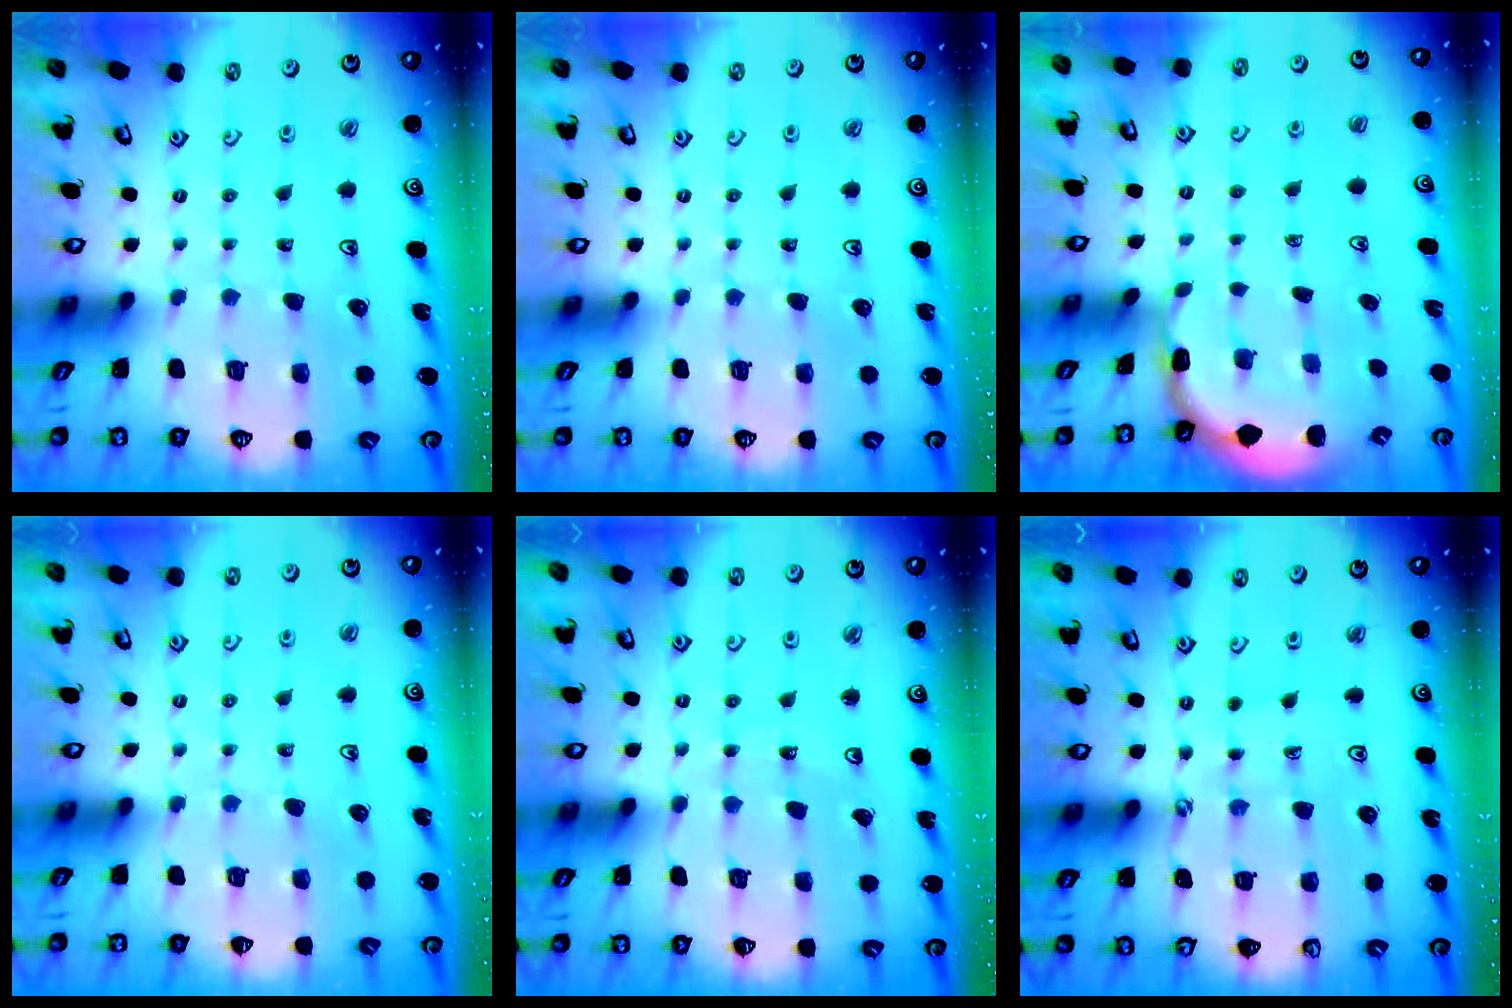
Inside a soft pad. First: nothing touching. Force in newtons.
{"total": 0.0}
{"total": 1.6, "press": 1.5, "slide": 0.4}
{"total": 2.7, "press": 2.7, "slide": 0.4}
{"total": 3.4, "press": 3.4, "slide": 0.2}
{"total": 2.2, "press": 1.4, "slide": 1.6}